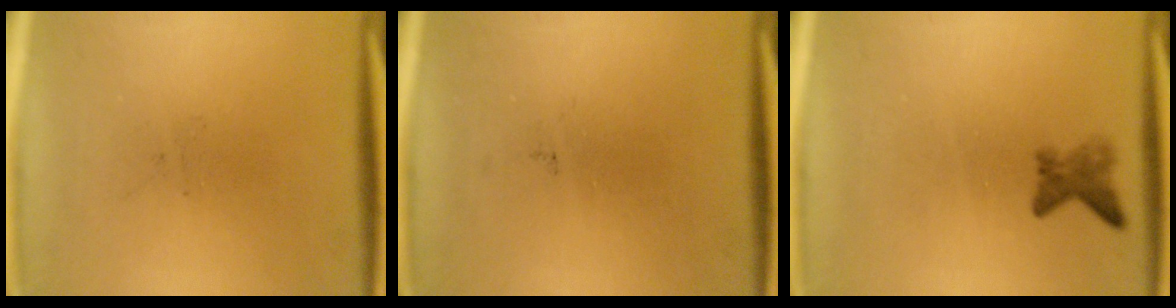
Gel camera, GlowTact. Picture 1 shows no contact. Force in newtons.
{"total": 0.0}
{"total": 2.0}